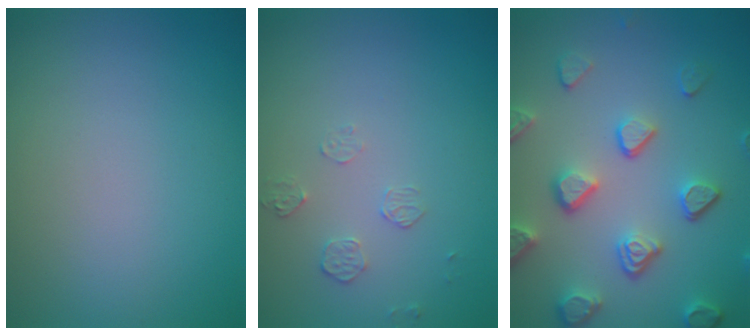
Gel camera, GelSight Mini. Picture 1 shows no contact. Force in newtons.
{"total": 1.3, "press": 0.6, "slide": 1.1}
{"total": 5.0, "press": 3.9, "slide": 3.1}